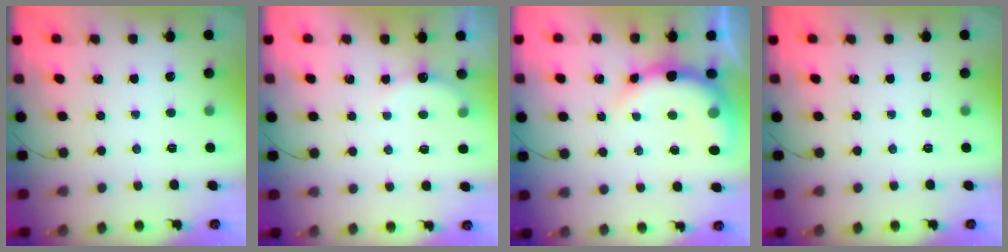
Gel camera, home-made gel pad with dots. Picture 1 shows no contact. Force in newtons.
{"total": 4.2, "press": 4.1, "slide": 1.0}
{"total": 9.8, "press": 9.6, "slide": 2.1}
{"total": 0.0}